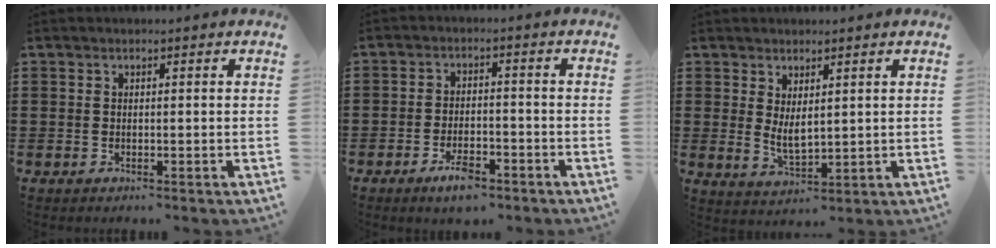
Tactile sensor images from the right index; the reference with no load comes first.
{"total": 4.5, "force": [-3.1, 1.6, 2.9], "torque": [-0.060, 0.005, -0.059]}
{"total": 3.5, "force": [1.1, 1.5, 3.0], "torque": [-0.059, 0.001, 0.021]}